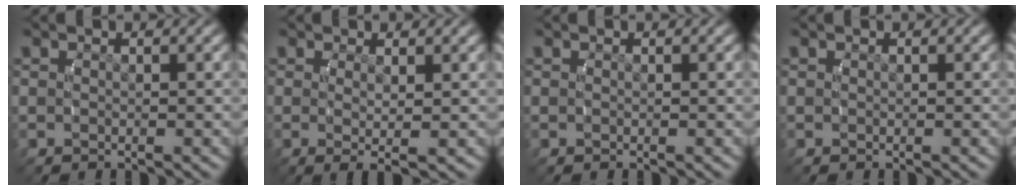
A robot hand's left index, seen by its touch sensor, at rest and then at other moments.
{"total": 2.5, "force": [-0.7, 0.4, 2.3], "torque": [-0.050, -0.016, -0.002]}
{"total": 0.0}
{"total": 0.0}